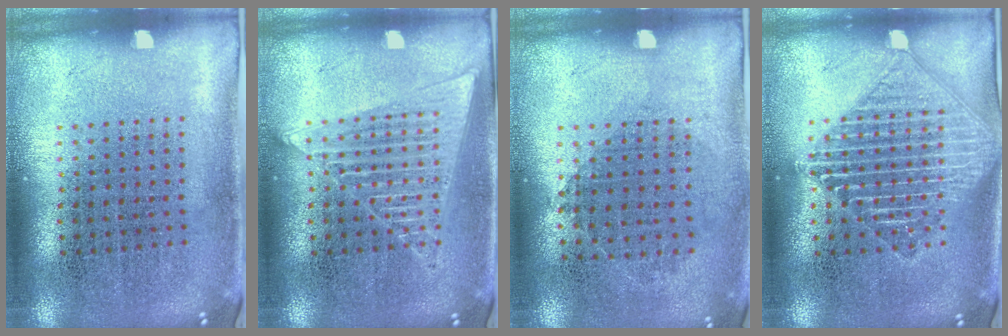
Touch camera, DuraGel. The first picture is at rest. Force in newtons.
{"total": 2.6, "press": 2.5, "slide": 0.3}
{"total": 0.8, "press": 0.7, "slide": 0.4}
{"total": 2.1, "press": 2.1, "slide": 0.3}